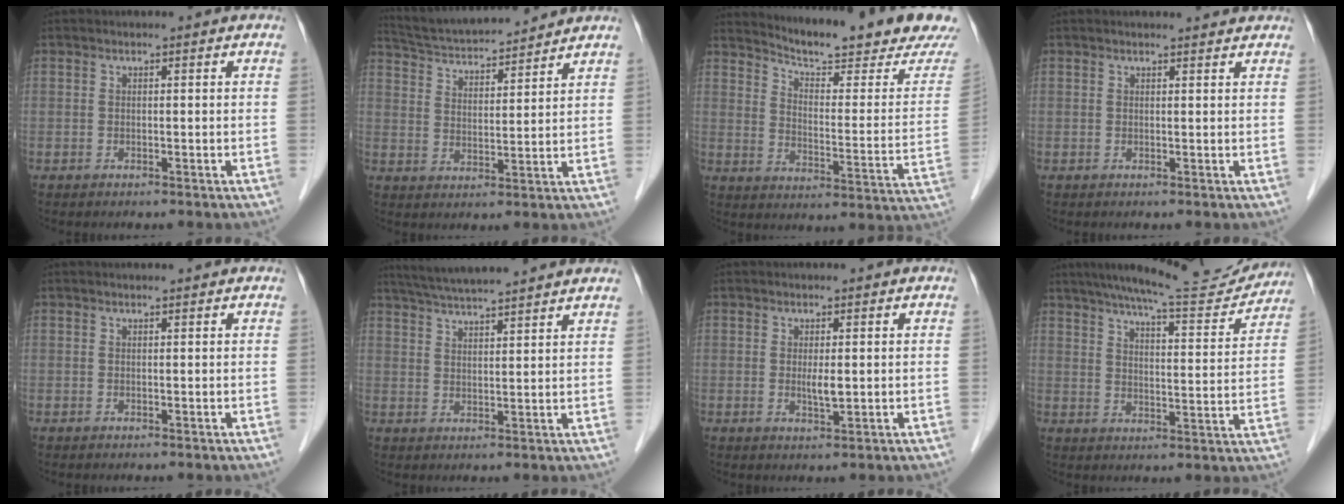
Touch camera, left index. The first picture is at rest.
{"total": 14.1, "force": [13.1, 1.7, 4.8], "torque": [-0.090, 0.024, 0.216]}
{"total": 20.3, "force": [18.8, 0.2, 7.6], "torque": [-0.122, -0.085, 0.242]}
{"total": 2.6, "force": [2.6, 0.3, 0.5], "torque": [-0.012, 0.005, 0.027]}
{"total": 1.0, "force": [1.0, 0.0, 0.3], "torque": [-0.009, 0.007, 0.014]}
{"total": 12.9, "force": [11.6, 0.2, 5.7], "torque": [-0.101, 0.032, 0.166]}
{"total": 2.0, "force": [0.2, 0.4, 2.0], "torque": [-0.040, -0.005, 0.006]}
{"total": 16.7, "force": [15.4, 1.5, 6.2], "torque": [-0.096, -0.014, 0.208]}